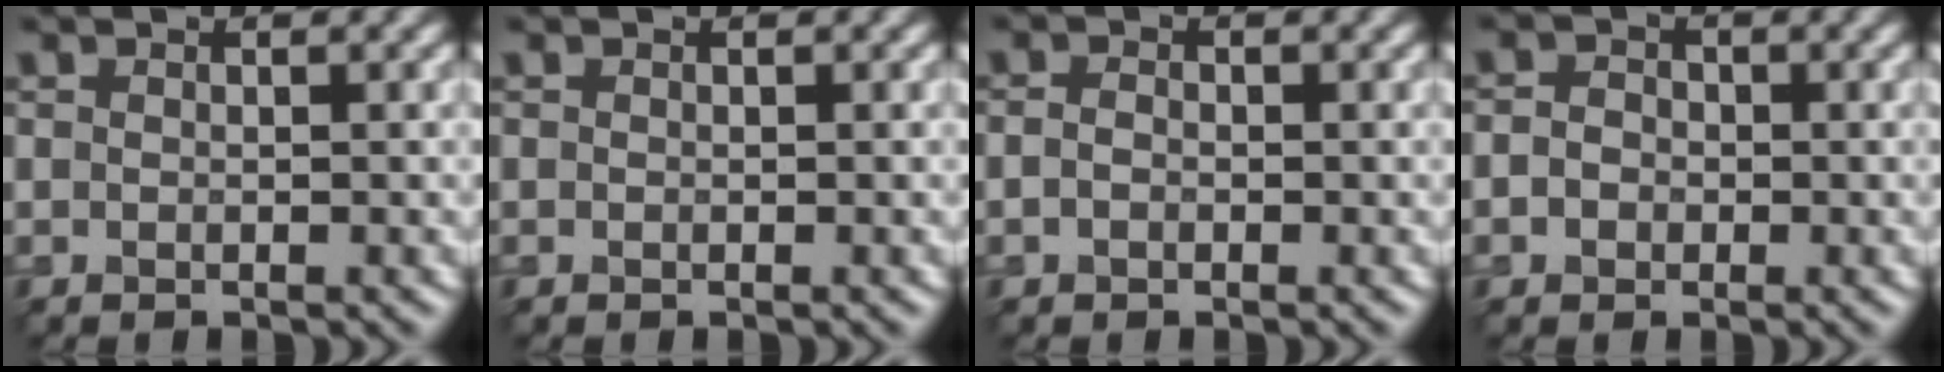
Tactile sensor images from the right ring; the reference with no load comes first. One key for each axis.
{"total": 0.0}
{"total": 1.1, "fx": -0.4, "fy": 0.8, "fz": 0.7, "tx": -0.016, "ty": -0.001, "tz": -0.013}
{"total": 2.1, "fx": -0.2, "fy": 1.8, "fz": 1.0, "tx": -0.006, "ty": 0.006, "tz": -0.021}